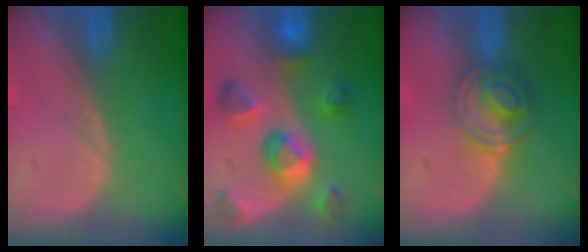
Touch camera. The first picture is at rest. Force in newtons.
{"total": 9.3, "press": 8.5, "slide": 3.9}
{"total": 6.2, "press": 5.4, "slide": 3.1}